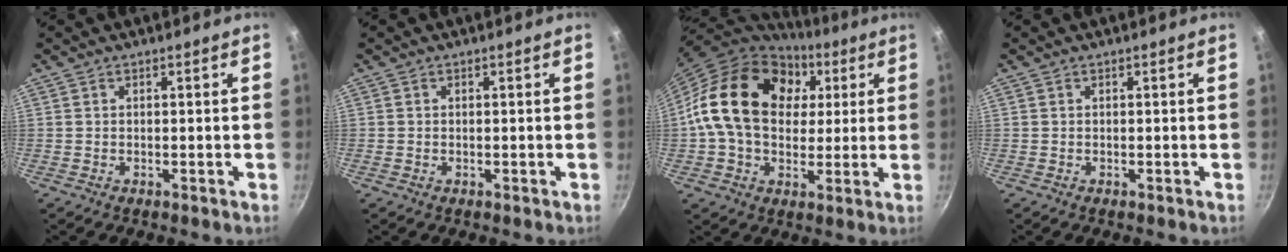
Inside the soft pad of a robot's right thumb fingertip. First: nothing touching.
{"total": 0.0}
{"total": 23.0, "force": [4.7, 16.6, 15.2], "torque": [-0.252, 0.018, 0.070]}
{"total": 0.0}